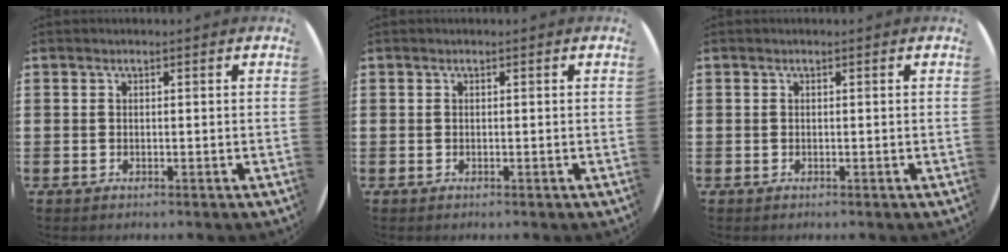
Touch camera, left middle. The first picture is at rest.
{"total": 0.0}
{"total": 0.0}